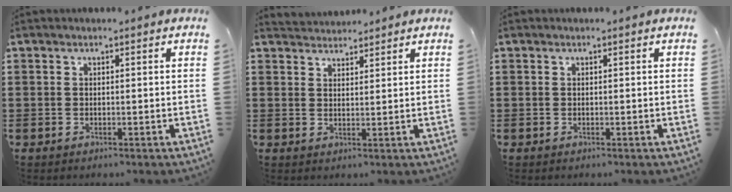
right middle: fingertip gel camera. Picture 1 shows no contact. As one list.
[{"total": 2.6, "force": [2.5, 0.1, -0.6], "torque": [0.003, -0.005, 0.050]}, {"total": 0.0}]